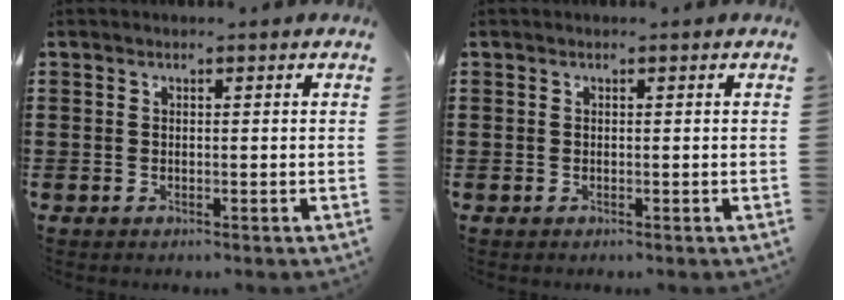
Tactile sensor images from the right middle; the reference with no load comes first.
{"total": 0.0}